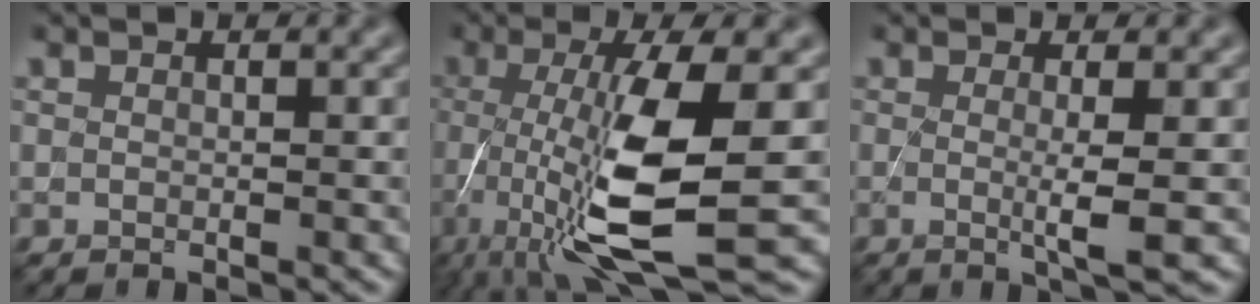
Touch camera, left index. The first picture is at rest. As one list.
[{"total": 10.7, "force": [-2.7, 2.7, 10.0], "torque": [-0.186, -0.015, -0.053]}, {"total": 3.0, "force": [0.0, 0.5, 3.0], "torque": [-0.051, -0.009, -0.004]}]